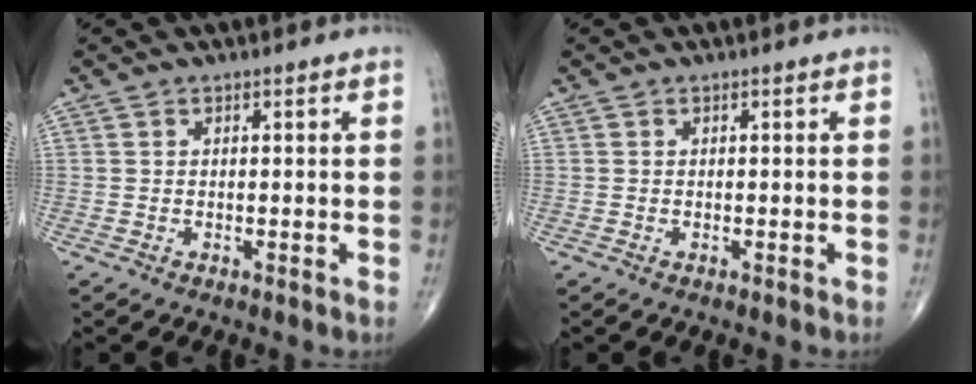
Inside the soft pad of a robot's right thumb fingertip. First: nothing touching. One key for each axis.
{"total": 0.0}